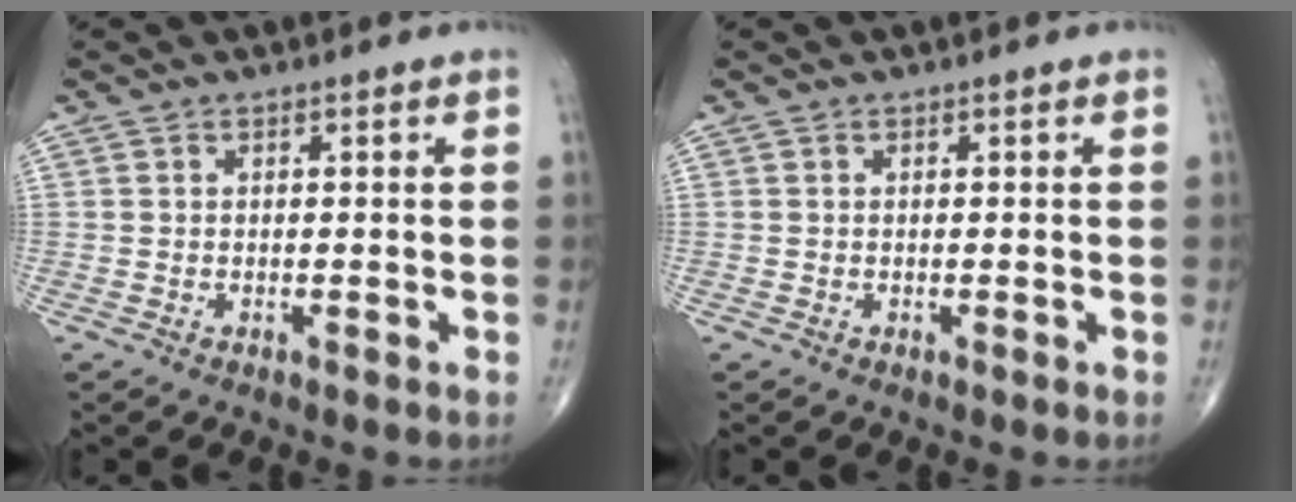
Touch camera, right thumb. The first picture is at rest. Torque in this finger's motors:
{"motor_torque": [-0.15, -0.05, -0.04, -0.05, 0.01]}